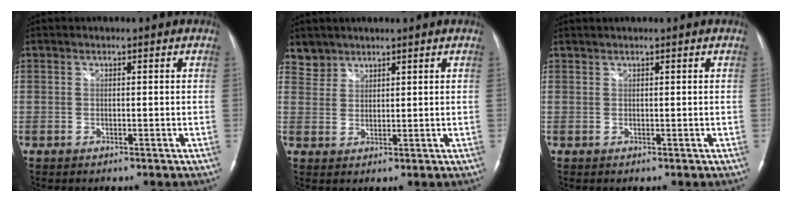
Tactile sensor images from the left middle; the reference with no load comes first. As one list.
[{"total": 3.0, "force": [2.6, 1.5, -0.6], "torque": [0.018, 0.008, 0.049]}, {"total": 0.8, "force": [0.7, -0.1, 0.2], "torque": [-0.006, 0.010, 0.020]}]